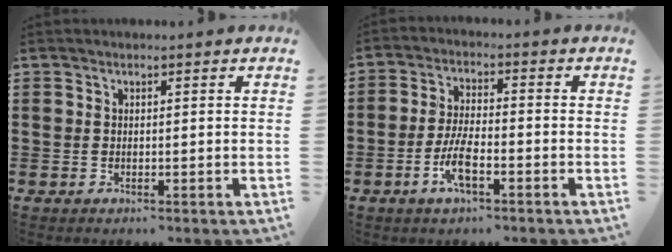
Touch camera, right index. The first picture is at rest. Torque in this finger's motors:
{"motor_torque": [1.17, -0.69, 0.95, 0.21]}